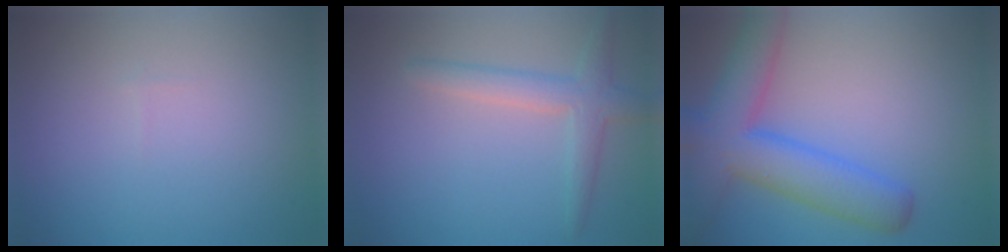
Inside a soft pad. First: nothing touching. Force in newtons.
{"total": 3.2, "press": 3.2, "slide": 0.2}
{"total": 7.6, "press": 7.6, "slide": 0.4}